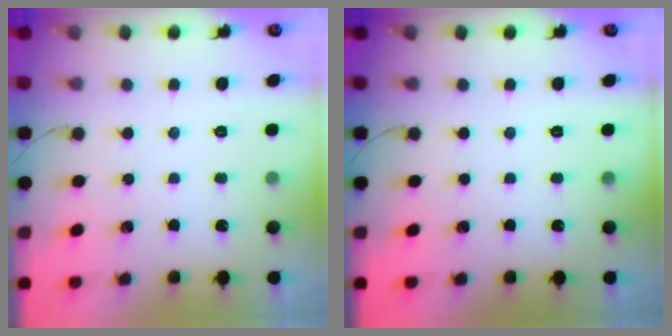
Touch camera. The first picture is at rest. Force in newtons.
{"total": 0.0}